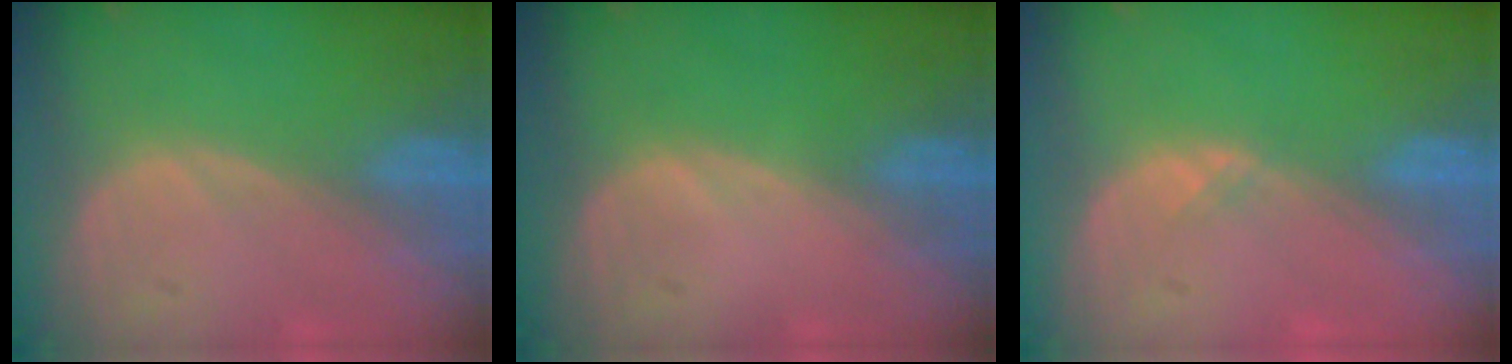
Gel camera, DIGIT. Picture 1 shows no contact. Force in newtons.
{"total": 0.0}
{"total": 0.8, "press": 0.5, "slide": 0.6}